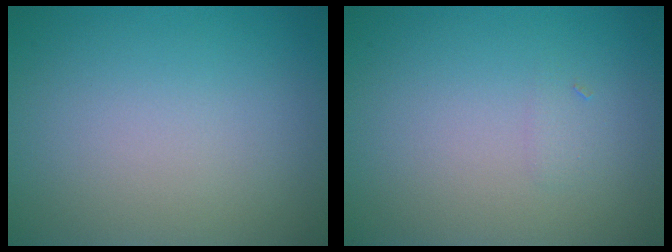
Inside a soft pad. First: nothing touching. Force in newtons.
{"total": 0.6, "press": 0.6, "slide": 0.0}